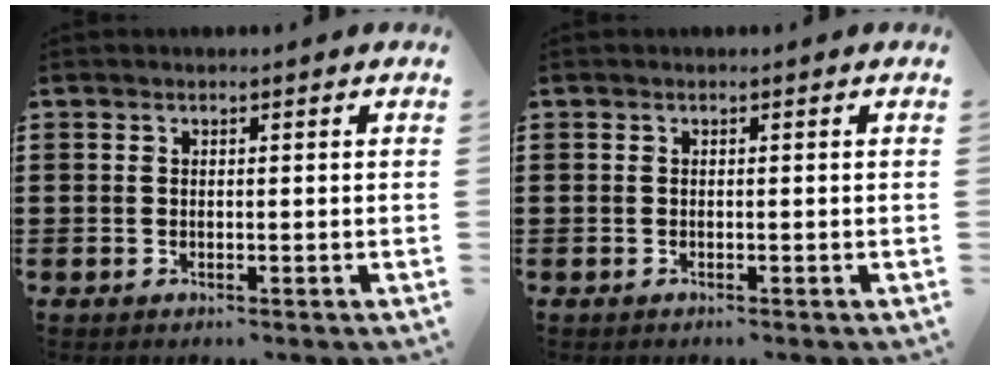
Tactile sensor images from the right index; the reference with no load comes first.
{"total": 0.0}